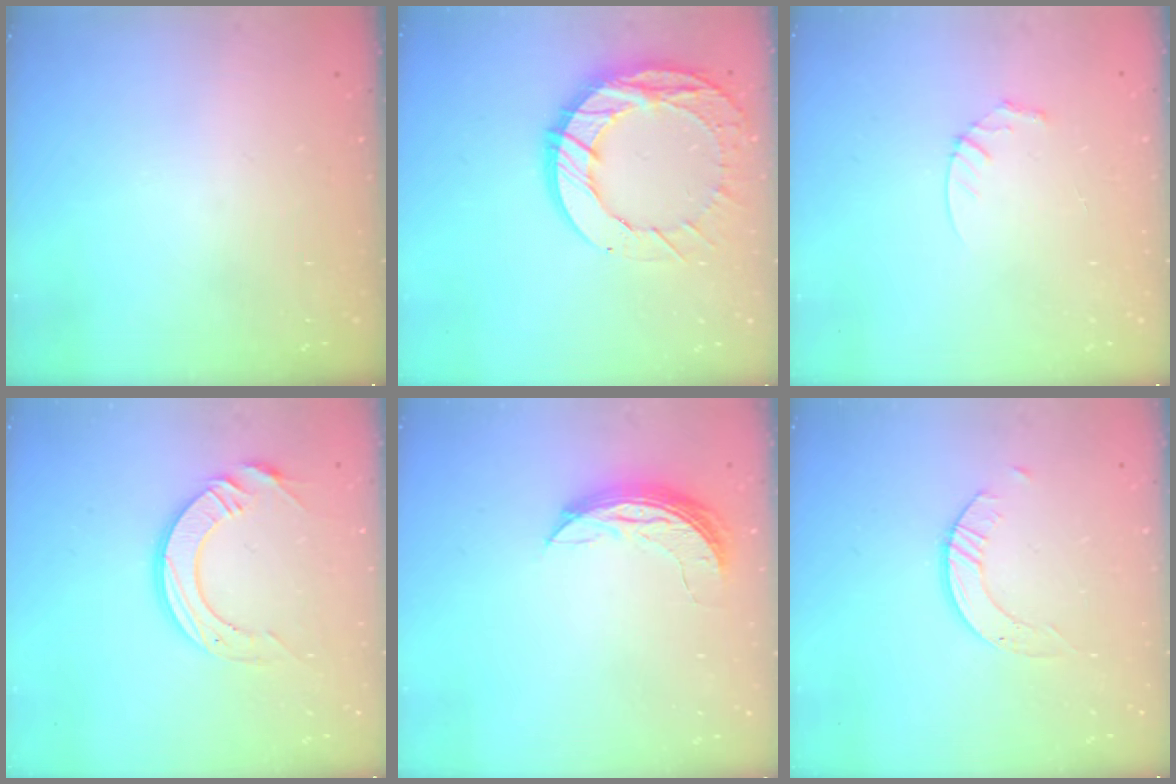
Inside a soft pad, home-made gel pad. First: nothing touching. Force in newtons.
{"total": 16.4, "press": 16.4, "slide": 1.3}
{"total": 3.5, "press": 3.5, "slide": 0.3}
{"total": 12.8, "press": 12.7, "slide": 1.2}
{"total": 7.2, "press": 7.2, "slide": 0.7}
{"total": 2.6, "press": 2.5, "slide": 0.3}